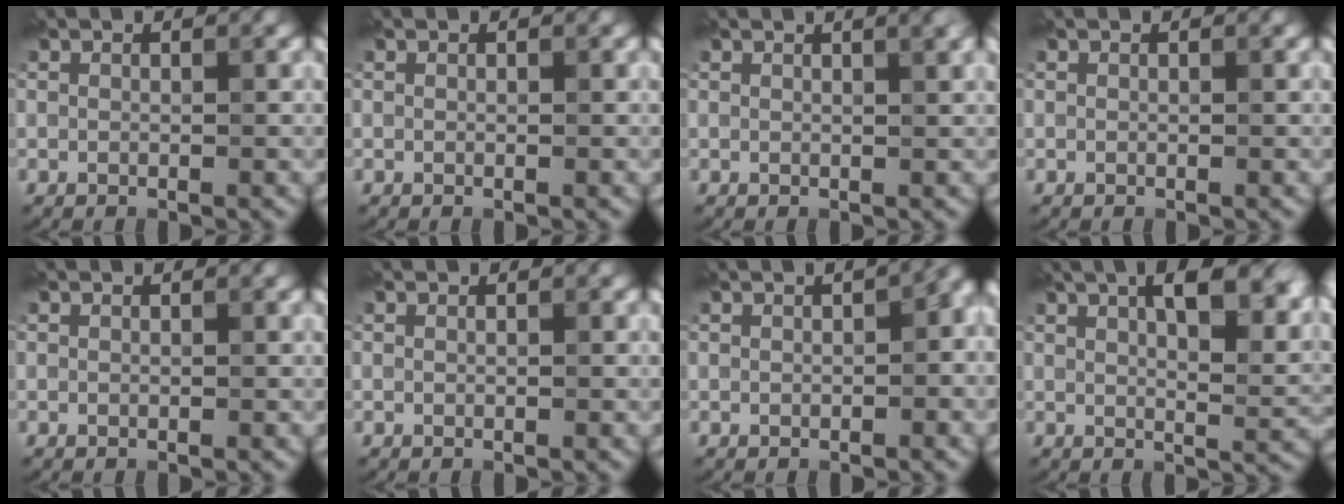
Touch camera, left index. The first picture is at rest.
{"total": 0.0}
{"total": 2.6, "force": [1.5, 1.0, 2.0], "torque": [-0.010, 0.006, 0.004]}
{"total": 0.0}
{"total": 0.0}
{"total": 0.0}
{"total": 3.1, "force": [0.3, 1.4, 2.8], "torque": [-0.023, 0.010, 0.003]}
{"total": 11.4, "force": [5.4, 4.6, 8.9], "torque": [-0.099, 0.026, 0.068]}